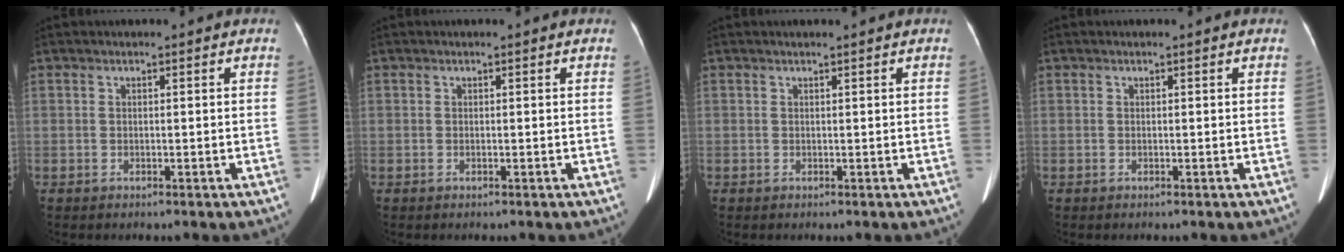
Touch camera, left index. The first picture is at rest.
{"total": 0.0}
{"total": 0.0}
{"total": 0.0}